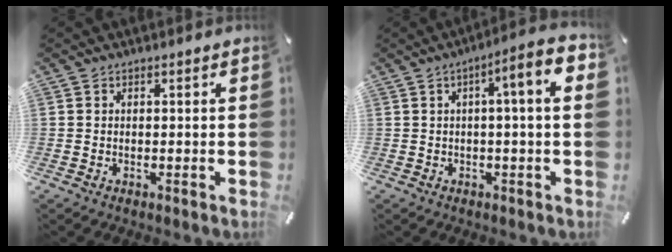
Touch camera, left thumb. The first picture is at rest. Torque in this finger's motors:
{"motor_torque": [-0.01, 0.02, 0.49, 0.35, 0.07]}